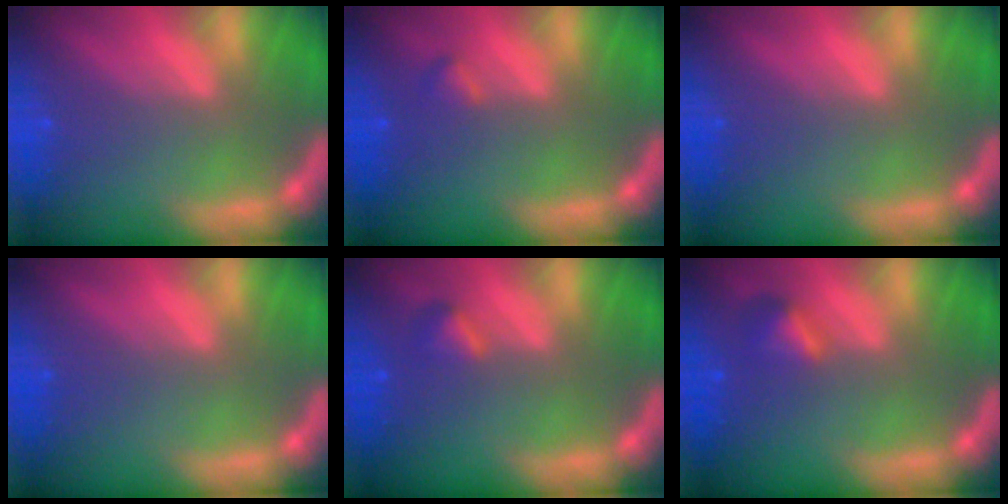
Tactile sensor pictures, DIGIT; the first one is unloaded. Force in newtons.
{"total": 0.9}
{"total": 0.0}
{"total": 0.0}
{"total": 1.4}
{"total": 1.9}